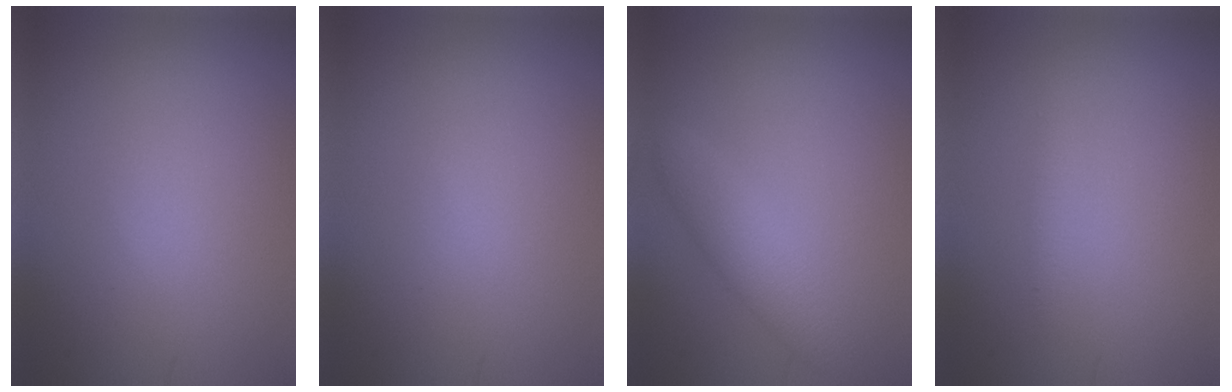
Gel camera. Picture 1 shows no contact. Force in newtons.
{"total": 0.0}
{"total": 2.8, "press": 2.8, "slide": 0.1}
{"total": 0.7, "press": 0.7, "slide": 0.1}